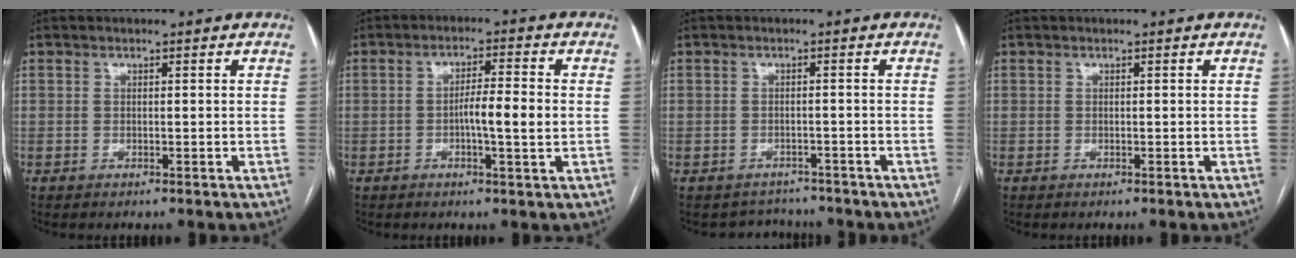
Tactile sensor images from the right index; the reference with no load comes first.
{"total": 5.5, "force": [-0.7, 0.3, 5.5], "torque": [-0.089, 0.004, -0.012]}
{"total": 3.5, "force": [-3.1, 1.5, -0.6], "torque": [0.005, 0.012, -0.043]}
{"total": 0.0}